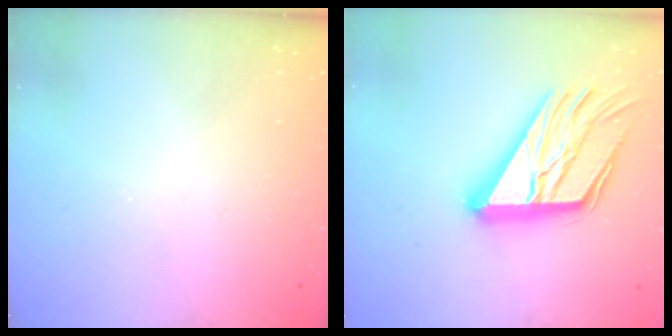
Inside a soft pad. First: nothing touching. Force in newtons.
{"total": 23.5, "press": 23.3, "slide": 2.3}